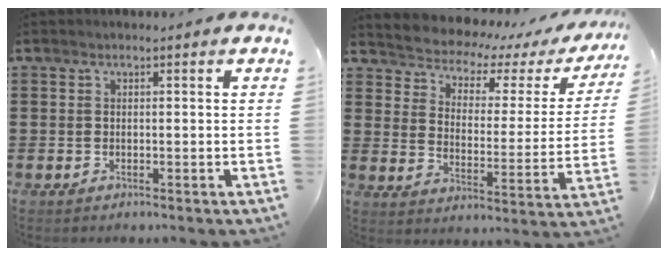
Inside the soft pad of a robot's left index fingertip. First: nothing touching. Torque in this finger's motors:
{"motor_torque": [1.74, -0.39, 0.39, 0.05]}